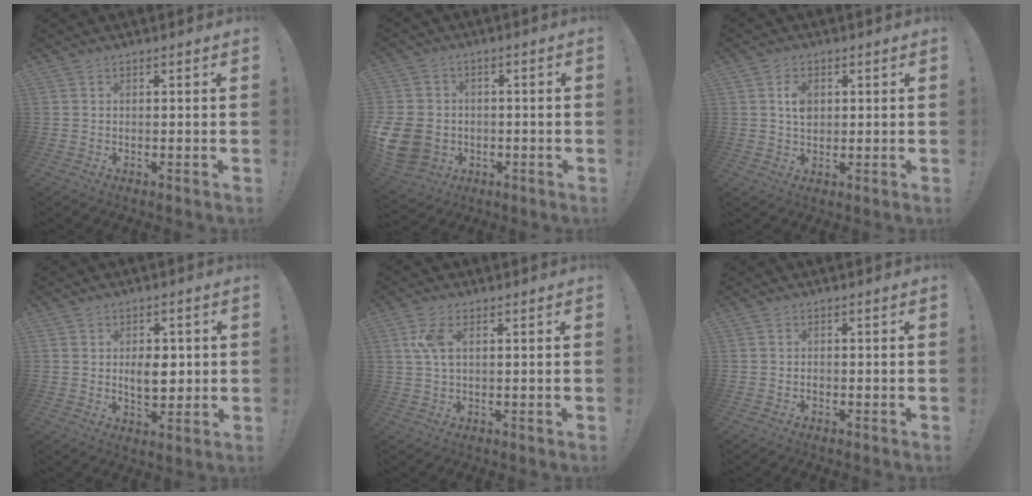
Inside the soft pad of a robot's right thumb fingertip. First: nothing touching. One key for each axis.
{"total": 11.6, "fx": -2.5, "fy": 9.7, "fz": 5.9, "tx": -0.128, "ty": 0.014, "tz": -0.043}
{"total": 4.7, "fx": 0.8, "fy": 3.5, "fz": 3.1, "tx": -0.047, "ty": 0.003, "tz": 0.012}
{"total": 6.8, "fx": 0.7, "fy": 4.8, "fz": 4.7, "tx": -0.053, "ty": -0.001, "tz": 0.011}
{"total": 5.8, "fx": 1.7, "fy": 2.8, "fz": 4.8, "tx": -0.103, "ty": 0.005, "tz": 0.030}
{"total": 1.1, "fx": -0.6, "fy": 0.9, "fz": 0.0, "tx": -0.009, "ty": 0.006, "tz": -0.010}